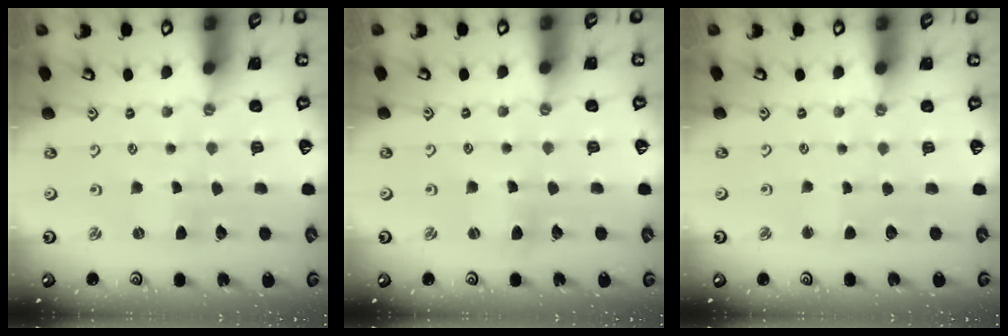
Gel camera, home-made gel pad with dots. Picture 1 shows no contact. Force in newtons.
{"total": 2.6, "press": 2.6, "slide": 0.3}
{"total": 1.8, "press": 1.8, "slide": 0.2}